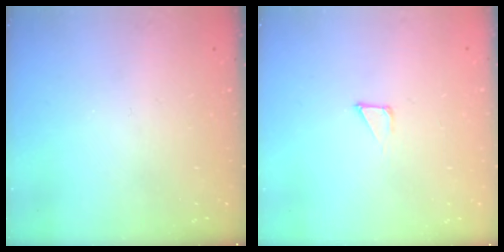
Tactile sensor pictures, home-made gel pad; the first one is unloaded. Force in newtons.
{"total": 1.3, "press": 1.3, "slide": 0.0}